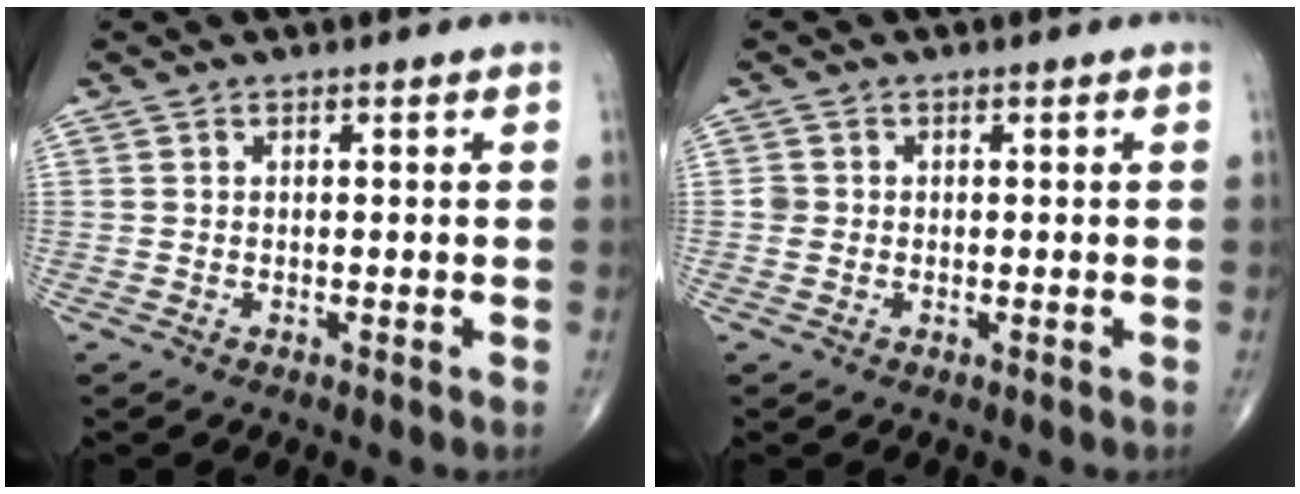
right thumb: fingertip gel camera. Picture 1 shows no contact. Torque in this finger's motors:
{"motor_torque": [0.04, 0.24, 0.15, 0.04, 0.04]}